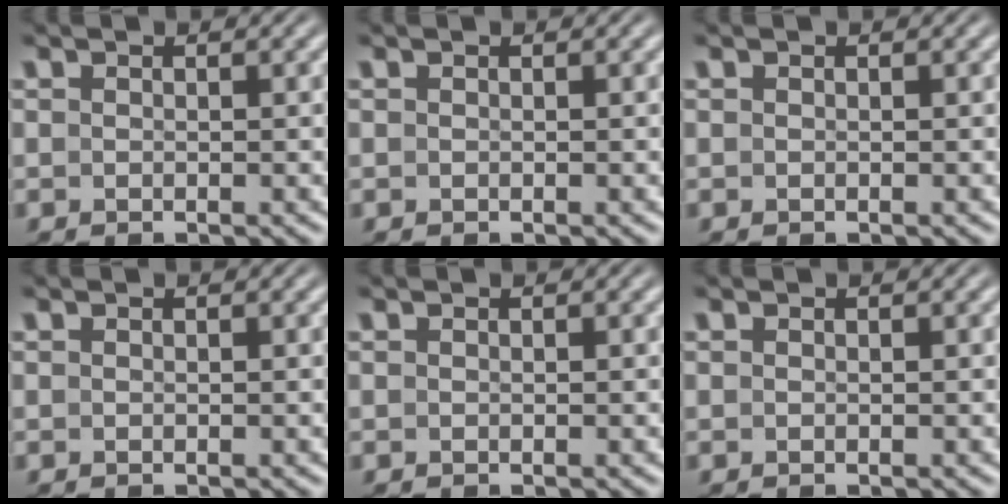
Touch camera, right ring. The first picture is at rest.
{"total": 0.0}
{"total": 0.0}
{"total": 0.0}
{"total": 0.0}
{"total": 0.0}